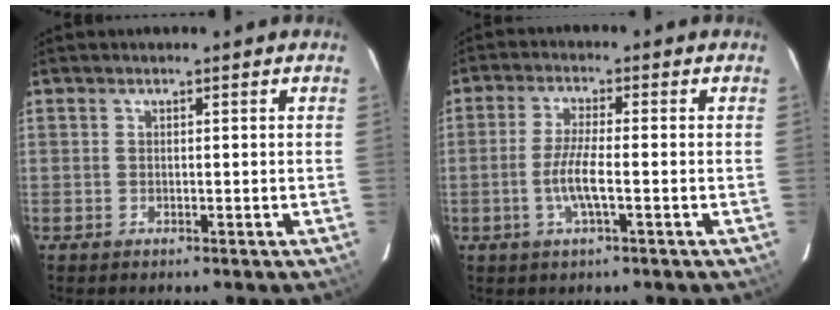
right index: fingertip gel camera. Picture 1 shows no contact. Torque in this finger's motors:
{"motor_torque": [0.55, -0.46, 0.42, 0.12]}